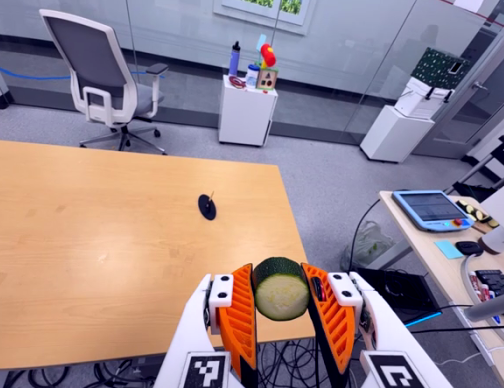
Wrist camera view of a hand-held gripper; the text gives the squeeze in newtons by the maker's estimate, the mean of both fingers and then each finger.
{"total": 13.2, "left": 14.0, "right": 12.3}